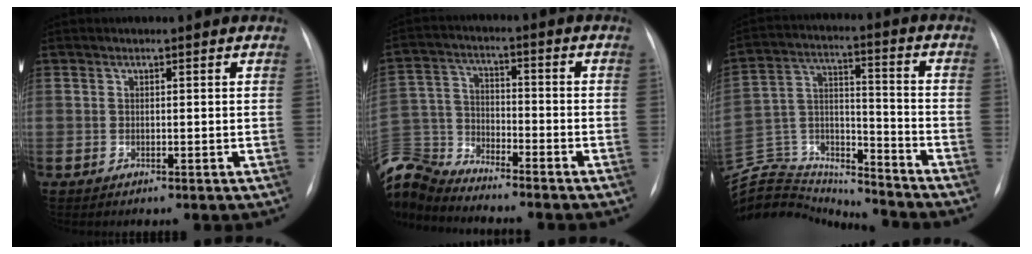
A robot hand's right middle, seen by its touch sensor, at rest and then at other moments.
{"total": 12.2, "force": [-12.0, 1.5, 1.6], "torque": [-0.045, 0.025, -0.230]}
{"total": 22.7, "force": [-21.5, 5.4, 4.9], "torque": [-0.157, 0.026, -0.352]}